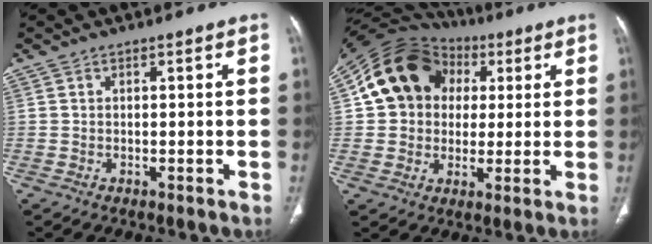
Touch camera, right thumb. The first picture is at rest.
{"total": 16.1, "force": [3.7, 13.7, 7.7], "torque": [-0.107, 0.025, 0.061]}